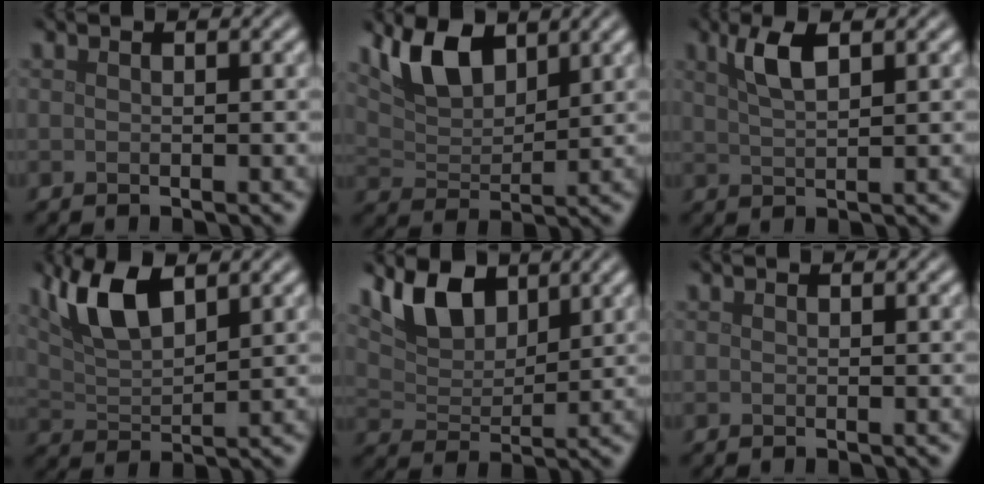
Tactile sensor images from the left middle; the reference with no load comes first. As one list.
[{"total": 5.0, "force": [3.3, 2.4, 3.0], "torque": [-0.065, 0.000, 0.061]}, {"total": 3.1, "force": [1.6, 0.9, 2.5], "torque": [-0.047, 0.003, 0.031]}, {"total": 5.7, "force": [3.3, 2.1, 4.2], "torque": [-0.090, 0.005, 0.061]}, {"total": 4.8, "force": [3.3, 2.4, 2.5], "torque": [-0.055, -0.001, 0.057]}, {"total": 0.0}]